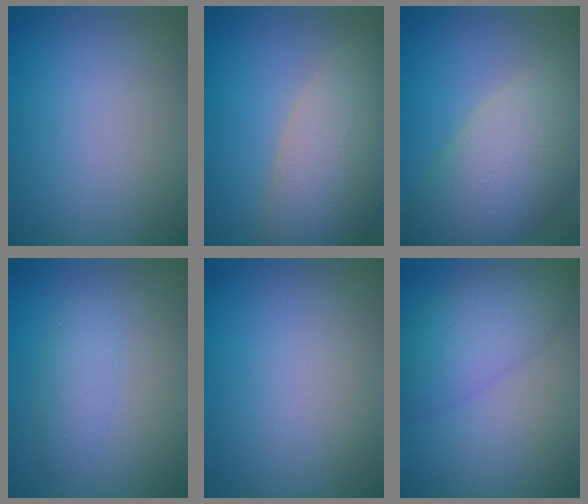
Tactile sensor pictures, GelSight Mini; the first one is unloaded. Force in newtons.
{"total": 9.2, "press": 9.1, "slide": 0.9}
{"total": 11.0, "press": 11.0, "slide": 0.8}
{"total": 2.2, "press": 2.2, "slide": 0.1}
{"total": 0.0}
{"total": 5.2, "press": 5.2, "slide": 0.3}